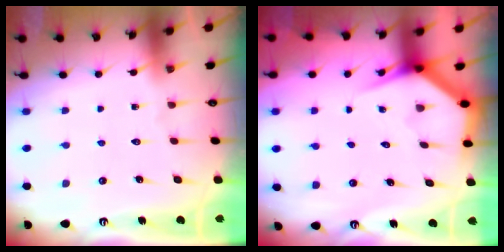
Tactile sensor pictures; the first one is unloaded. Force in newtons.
{"total": 3.6, "press": 3.6, "slide": 0.2}